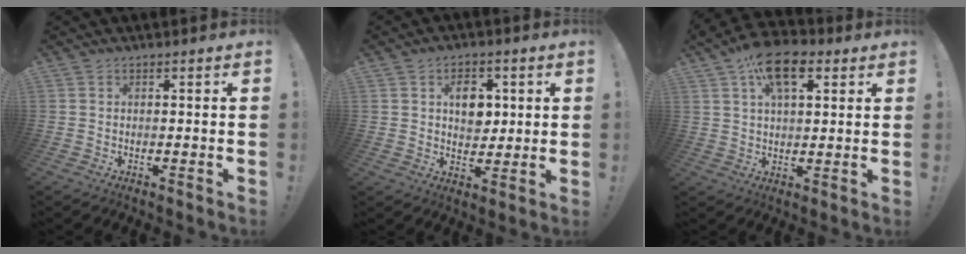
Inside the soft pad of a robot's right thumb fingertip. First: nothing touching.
{"total": 8.3, "force": [2.2, 6.4, 4.9], "torque": [-0.062, -0.004, 0.038]}
{"total": 12.7, "force": [6.1, 6.6, 9.0], "torque": [-0.142, -0.013, 0.109]}